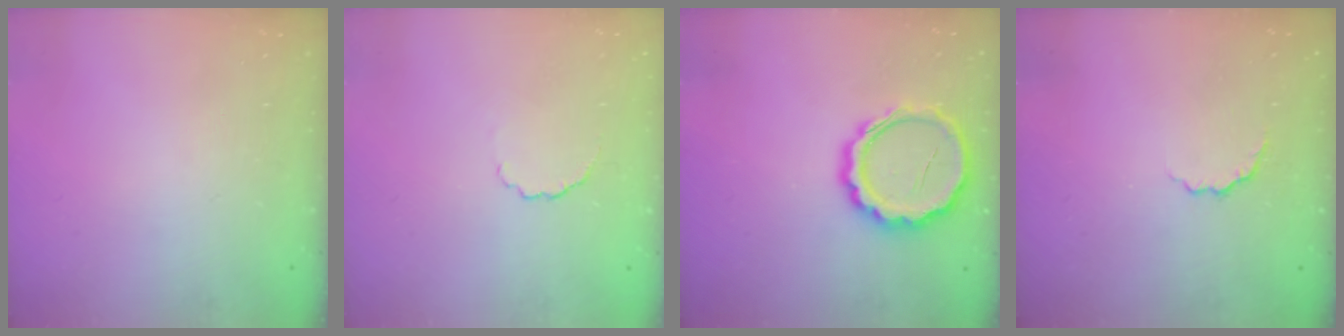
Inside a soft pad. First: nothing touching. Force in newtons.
{"total": 2.9, "press": 2.7, "slide": 1.0}
{"total": 12.5, "press": 12.5, "slide": 1.1}
{"total": 3.2, "press": 3.1, "slide": 0.9}